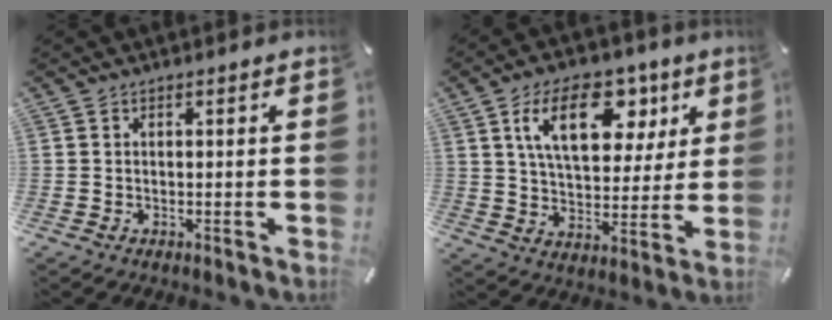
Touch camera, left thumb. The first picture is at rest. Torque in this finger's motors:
{"motor_torque": [0.99, 1.08, 1.55, -1.22, 0.50]}